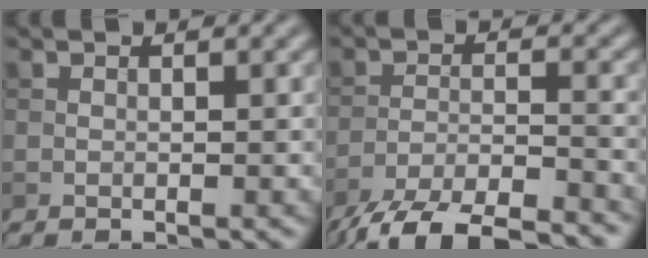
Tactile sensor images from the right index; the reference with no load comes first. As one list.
[{"total": 8.3, "force": [-7.1, 1.7, 4.0], "torque": [-0.070, -0.003, -0.125]}]